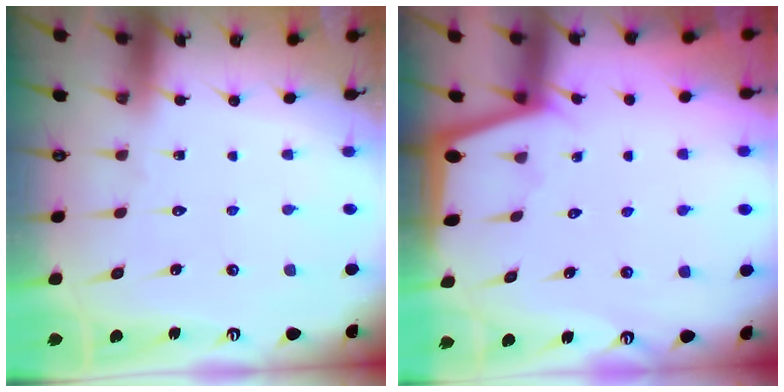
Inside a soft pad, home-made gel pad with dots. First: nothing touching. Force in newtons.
{"total": 1.3, "press": 1.3, "slide": 0.2}